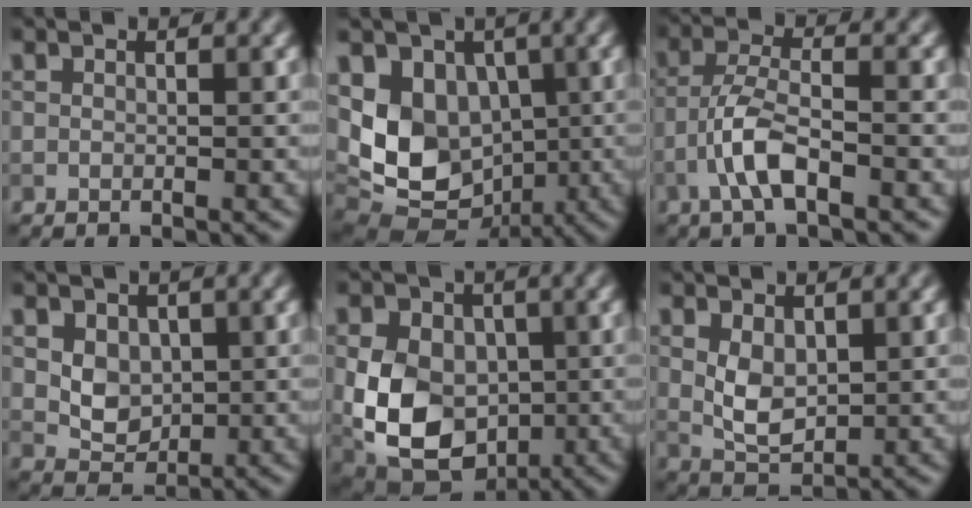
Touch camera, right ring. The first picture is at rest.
{"total": 10.8, "force": [0.2, 8.5, 6.6], "torque": [-0.121, -0.015, 0.009]}
{"total": 4.2, "force": [-2.1, 1.1, 3.5], "torque": [-0.071, 0.009, -0.048]}
{"total": 3.0, "force": [0.6, 2.3, 1.8], "torque": [-0.029, -0.005, 0.011]}
{"total": 11.6, "force": [-0.4, 8.9, 7.4], "torque": [-0.115, 0.001, -0.023]}
{"total": 3.3, "force": [0.6, 2.1, 2.5], "torque": [-0.056, -0.003, 0.016]}